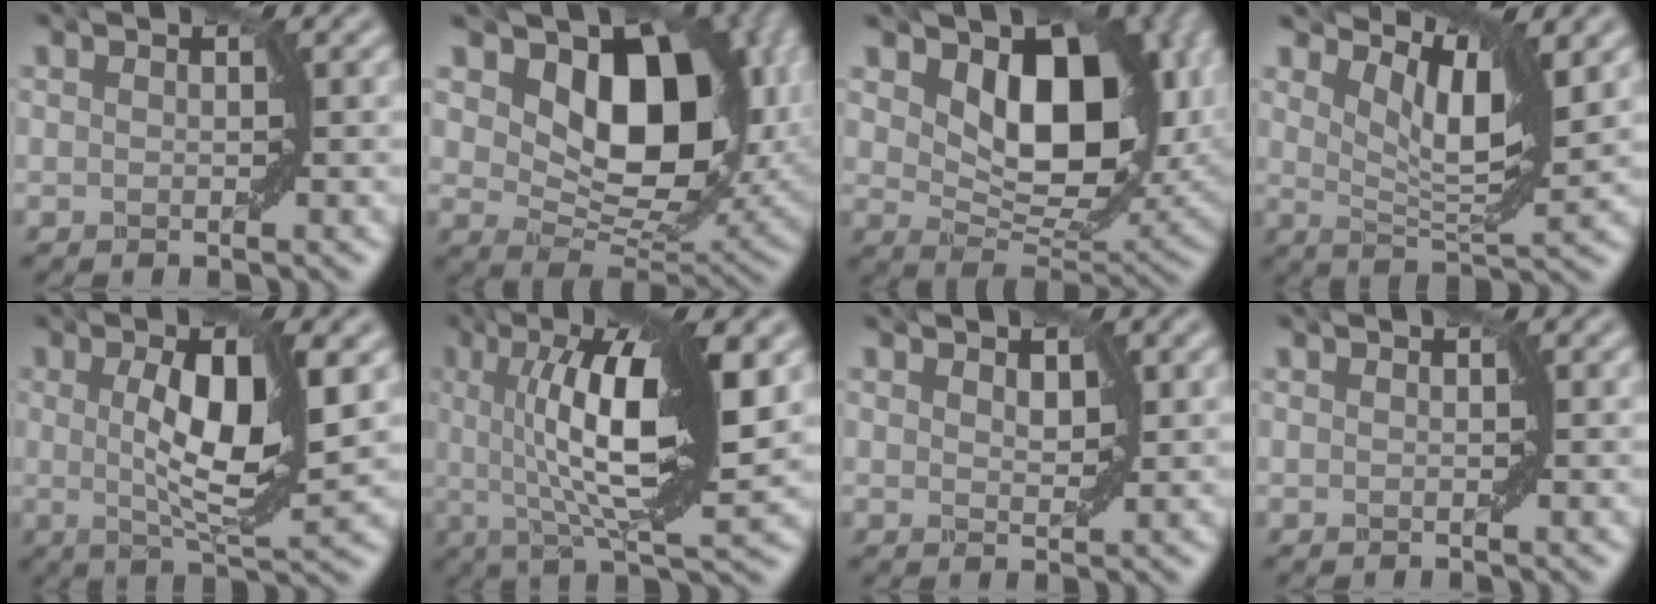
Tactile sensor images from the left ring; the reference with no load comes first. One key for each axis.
{"total": 13.2, "fx": 3.7, "fy": 8.3, "fz": 9.5, "tx": -0.127, "ty": -0.008, "tz": 0.068}
{"total": 11.4, "fx": 3.3, "fy": 6.9, "fz": 8.5, "tx": -0.126, "ty": -0.014, "tz": 0.061}
{"total": 6.1, "fx": 3.3, "fy": 2.0, "fz": 4.8, "tx": -0.087, "ty": -0.005, "tz": 0.056}
{"total": 7.4, "fx": 0.9, "fy": 2.0, "fz": 7.0, "tx": -0.118, "ty": -0.005, "tz": 0.017}
{"total": 11.4, "fx": 2.3, "fy": 2.8, "fz": 10.8, "tx": -0.164, "ty": 0.004, "tz": 0.042}
{"total": 1.6, "fx": 0.8, "fy": 0.9, "fz": 1.0, "tx": -0.014, "ty": -0.002, "tz": 0.017}
{"total": 0.0}